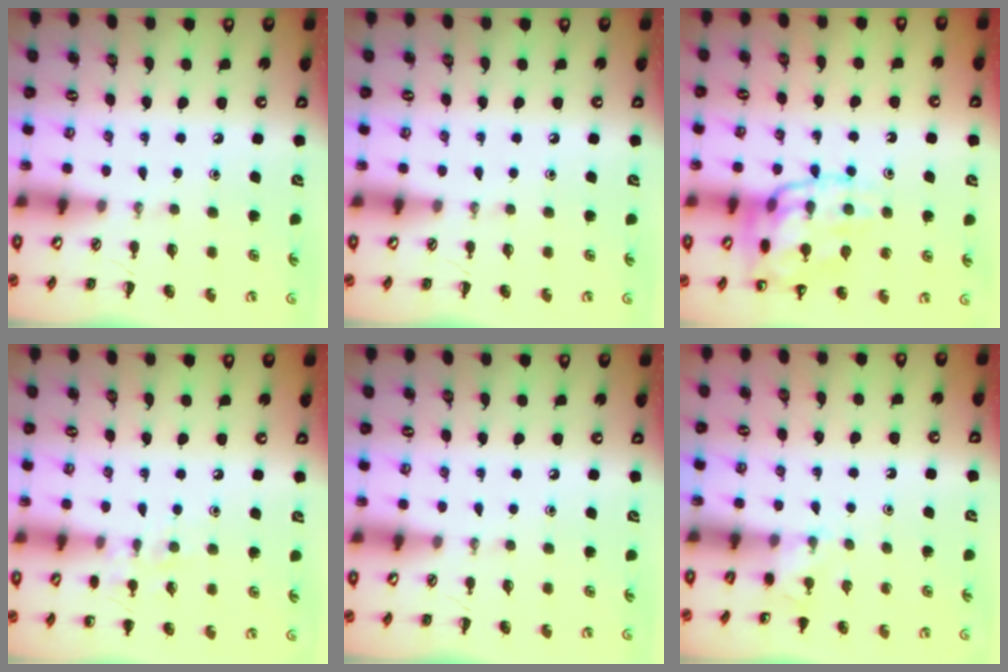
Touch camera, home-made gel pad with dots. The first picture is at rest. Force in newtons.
{"total": 0.0}
{"total": 16.8, "press": 16.7, "slide": 1.9}
{"total": 7.0, "press": 6.8, "slide": 1.6}
{"total": 0.0}
{"total": 4.0, "press": 3.8, "slide": 1.3}